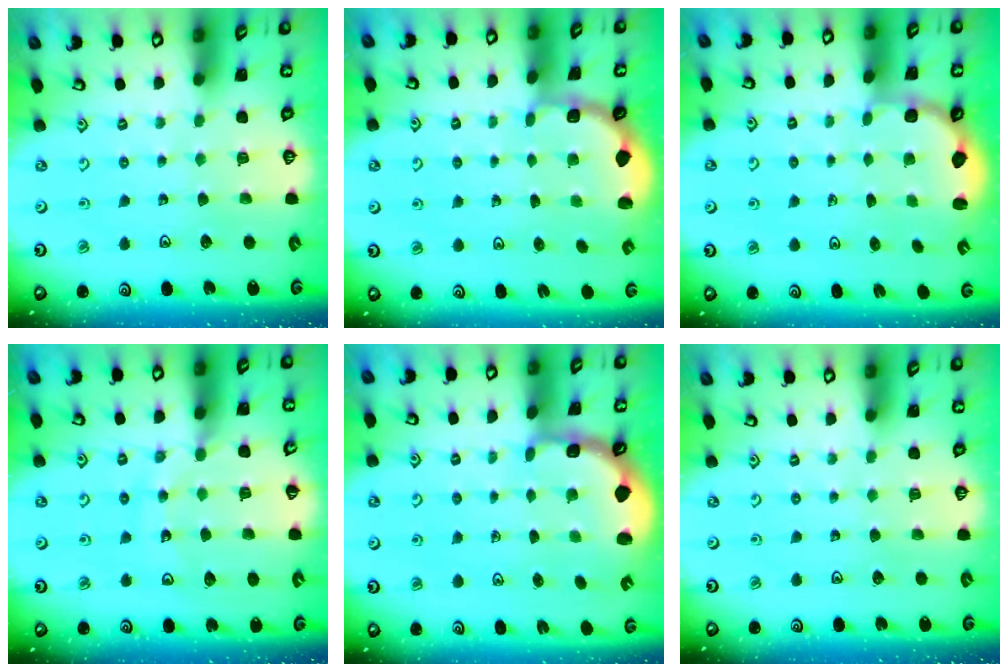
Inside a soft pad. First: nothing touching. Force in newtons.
{"total": 1.8, "press": 1.6, "slide": 0.7}
{"total": 2.9, "press": 2.6, "slide": 1.2}
{"total": 10.9, "press": 10.8, "slide": 1.2}
{"total": 2.2, "press": 1.9, "slide": 1.1}
{"total": 0.0}